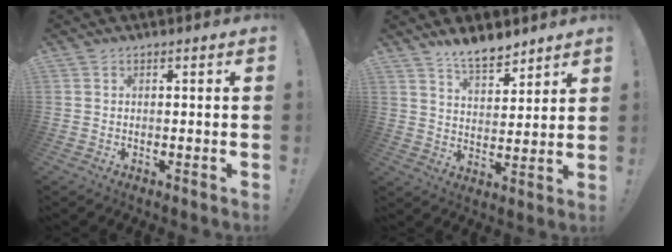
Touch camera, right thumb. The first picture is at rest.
{"total": 8.7, "force": [7.4, 3.2, 3.3], "torque": [-0.048, -0.048, 0.137]}